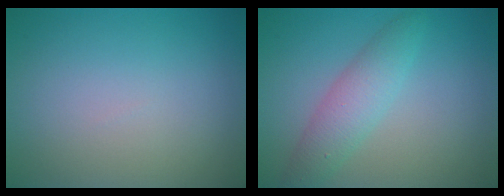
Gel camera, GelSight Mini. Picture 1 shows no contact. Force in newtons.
{"total": 3.3, "press": 3.3, "slide": 0.0}